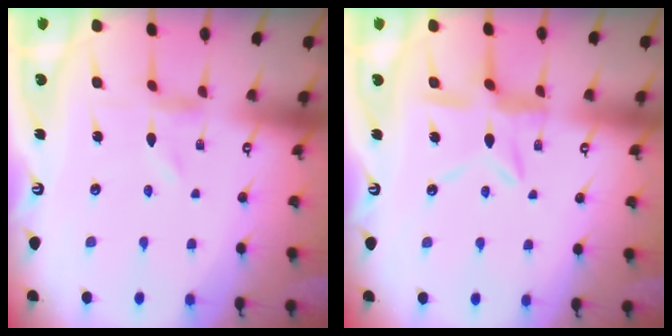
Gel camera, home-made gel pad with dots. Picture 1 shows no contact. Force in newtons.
{"total": 9.8, "press": 9.8, "slide": 0.8}